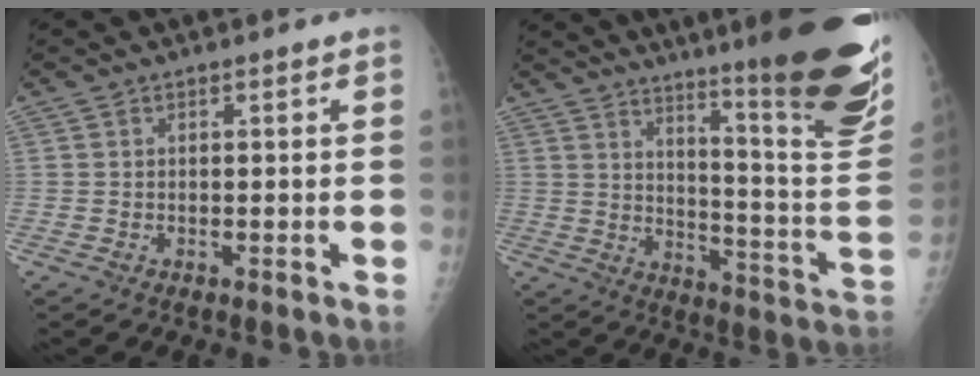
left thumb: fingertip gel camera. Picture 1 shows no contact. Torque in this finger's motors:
{"motor_torque": [3.82, 1.19, 1.46, -1.31, 0.32]}